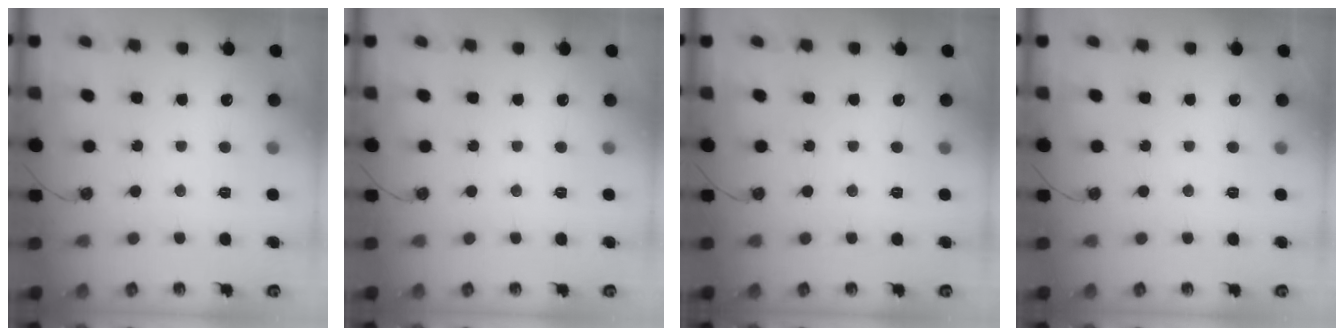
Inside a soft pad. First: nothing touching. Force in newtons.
{"total": 0.0}
{"total": 0.0}
{"total": 0.0}